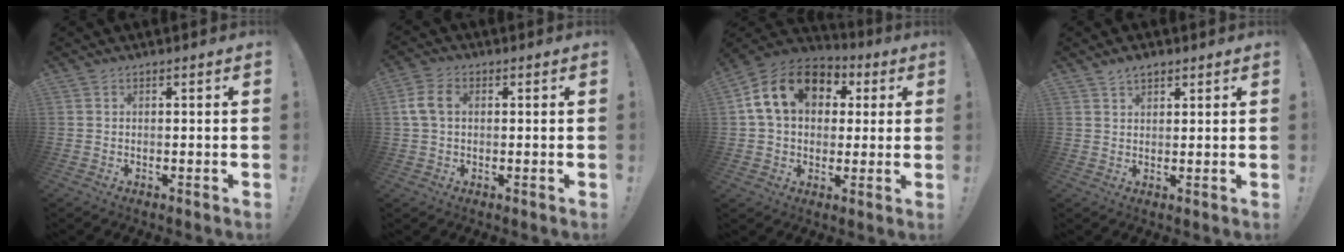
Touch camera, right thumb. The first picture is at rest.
{"total": 7.1, "force": [1.1, 4.8, 5.1], "torque": [-0.101, 0.011, 0.023]}
{"total": 17.0, "force": [5.3, 12.3, 10.5], "torque": [-0.169, 0.002, 0.098]}
{"total": 3.2, "force": [2.4, 1.8, 1.3], "torque": [-0.020, -0.010, 0.043]}